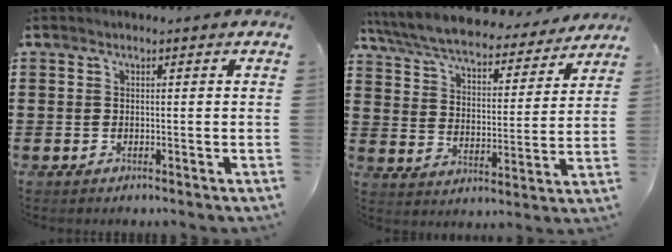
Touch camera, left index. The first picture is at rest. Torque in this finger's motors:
{"motor_torque": [2.14, 0.00, 1.04, 0.21]}